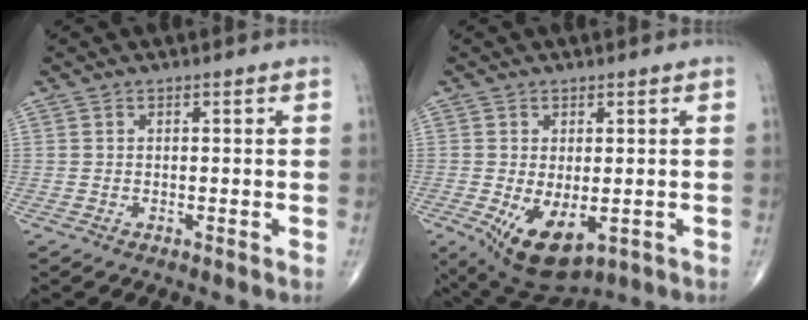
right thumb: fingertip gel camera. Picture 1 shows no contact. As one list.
[{"total": 9.4, "force": [-2.5, 4.9, 7.7], "torque": [-0.119, -0.014, -0.021]}]